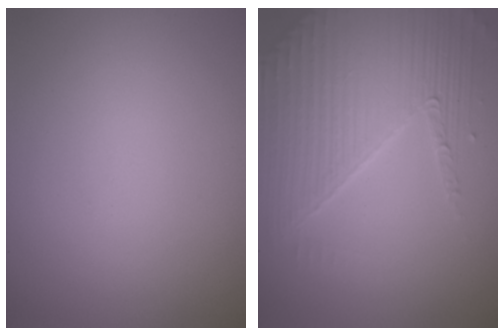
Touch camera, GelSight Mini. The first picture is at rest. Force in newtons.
{"total": 4.6, "press": 4.1, "slide": 2.0}